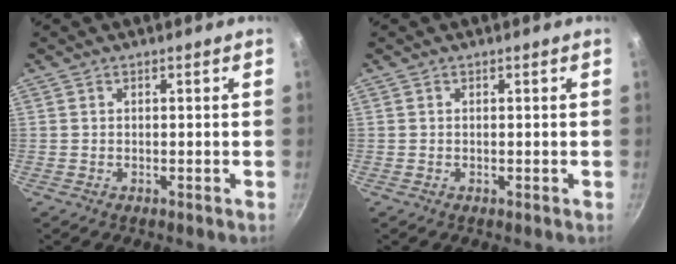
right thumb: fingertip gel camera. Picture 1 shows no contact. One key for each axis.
{"total": 0.0}